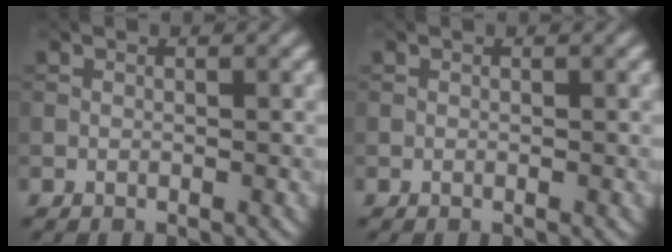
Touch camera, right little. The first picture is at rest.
{"total": 0.0}